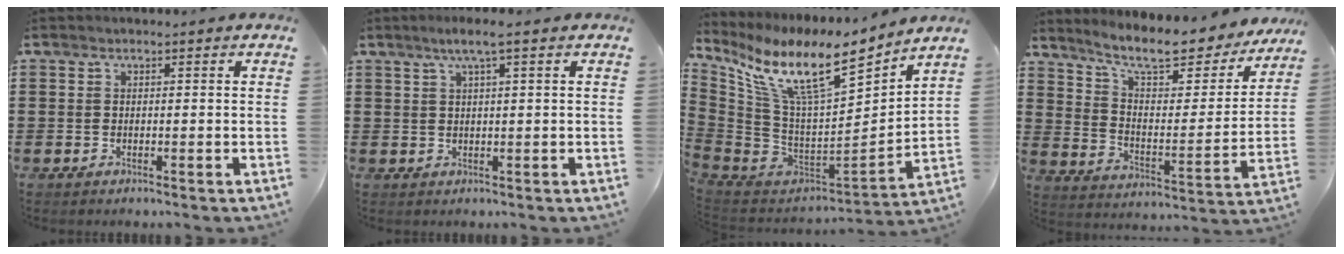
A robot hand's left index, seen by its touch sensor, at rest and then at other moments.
{"total": 2.7, "force": [1.3, -0.2, 2.3], "torque": [-0.046, 0.001, 0.022]}
{"total": 14.2, "force": [8.8, 3.9, 10.5], "torque": [-0.228, -0.055, 0.145]}
{"total": 9.4, "force": [7.9, 1.3, 4.9], "torque": [-0.110, -0.055, 0.130]}